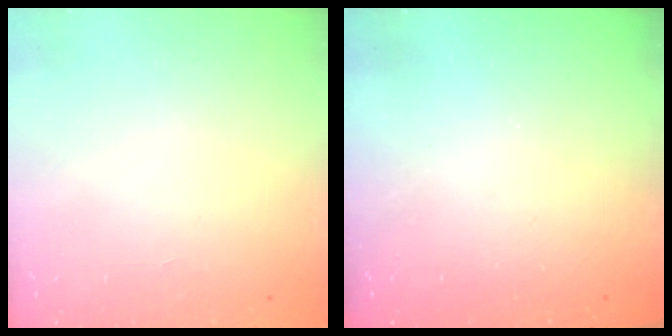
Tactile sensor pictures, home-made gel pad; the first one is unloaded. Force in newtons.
{"total": 0.0}